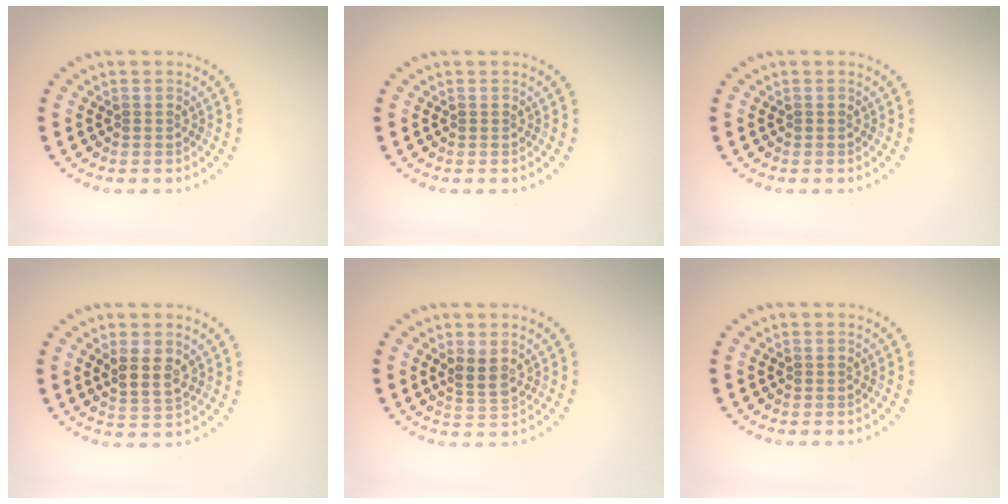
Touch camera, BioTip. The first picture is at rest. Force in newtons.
{"total": 0.0}
{"total": 0.0}
{"total": 2.4, "press": 2.2, "slide": 1.0}
{"total": 1.9, "press": 1.6, "slide": 1.0}
{"total": 0.0}